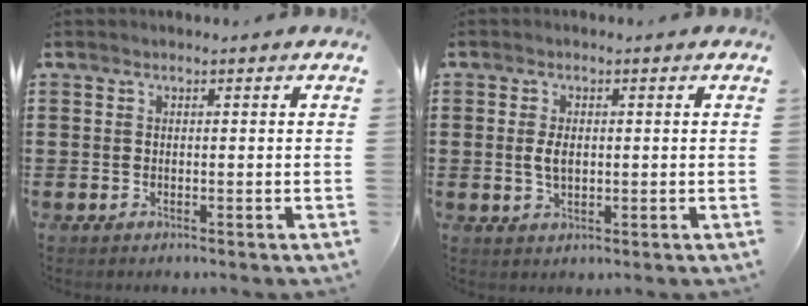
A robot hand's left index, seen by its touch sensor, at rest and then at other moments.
{"total": 3.4, "force": [0.1, 1.9, 2.9], "torque": [-0.066, 0.003, -0.001]}